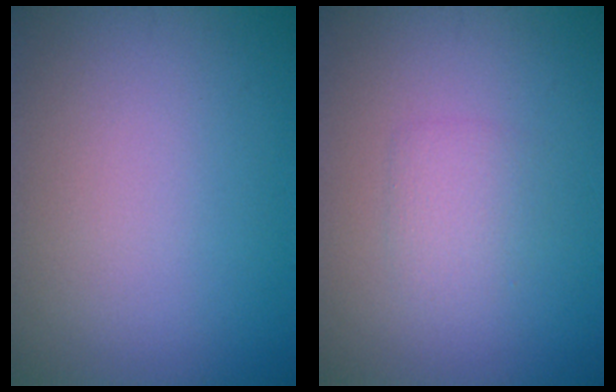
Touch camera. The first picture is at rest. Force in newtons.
{"total": 1.6, "press": 1.6, "slide": 0.1}